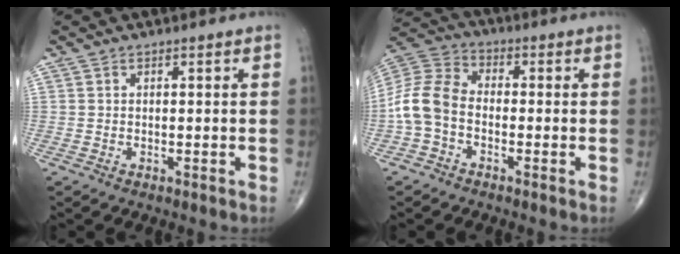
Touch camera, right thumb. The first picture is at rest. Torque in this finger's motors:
{"motor_torque": [0.53, 1.14, 0.14, -0.14, 0.12]}